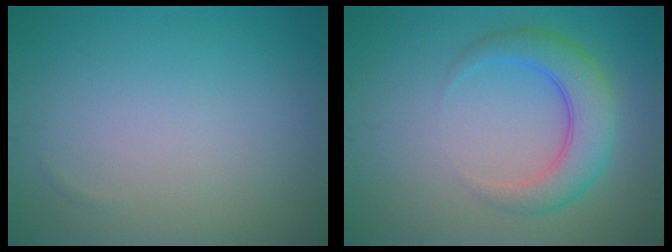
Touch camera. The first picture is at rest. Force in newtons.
{"total": 4.5, "press": 4.5, "slide": 0.2}